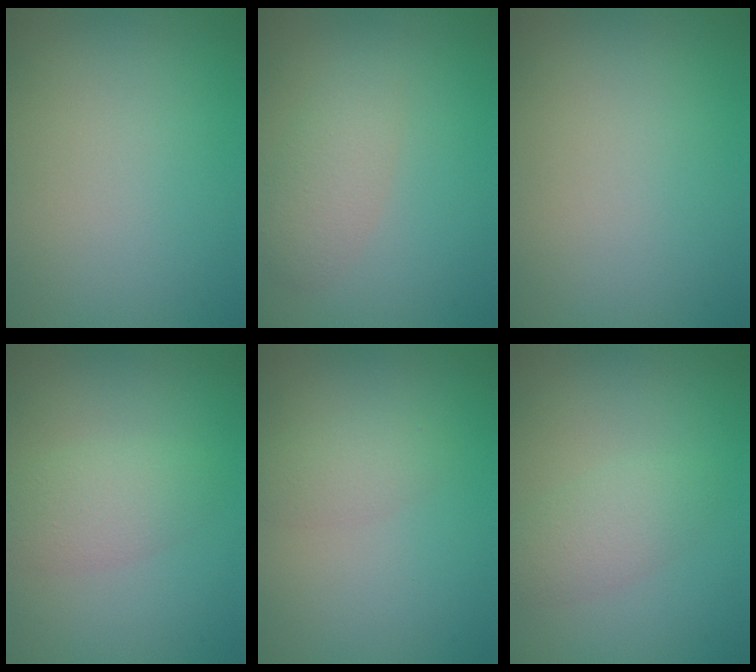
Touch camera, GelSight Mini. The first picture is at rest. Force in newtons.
{"total": 2.5, "press": 2.5, "slide": 0.1}
{"total": 0.0}
{"total": 2.8, "press": 2.8, "slide": 0.2}
{"total": 1.6, "press": 1.6, "slide": 0.1}
{"total": 2.3, "press": 2.3, "slide": 0.2}